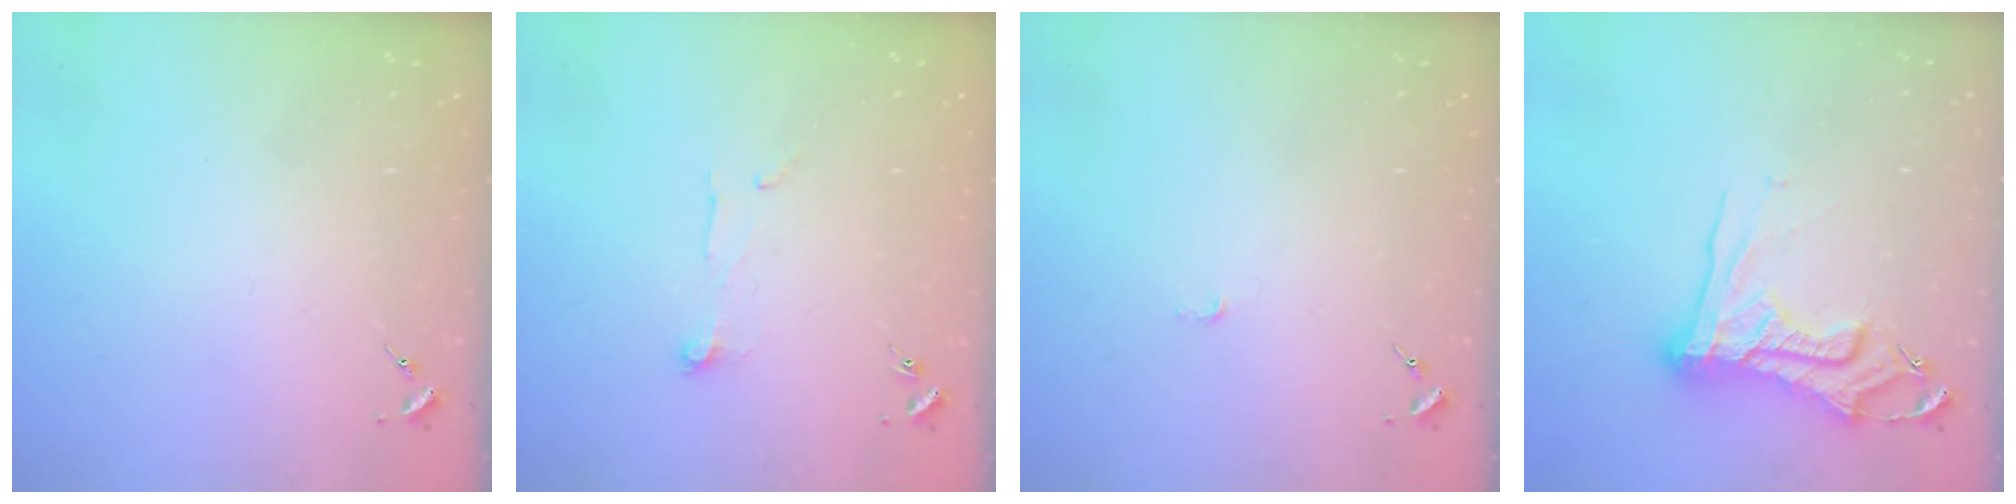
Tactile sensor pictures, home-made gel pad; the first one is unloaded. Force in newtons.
{"total": 6.6, "press": 6.6, "slide": 0.5}
{"total": 2.7, "press": 2.7, "slide": 0.3}
{"total": 15.8, "press": 15.7, "slide": 1.5}